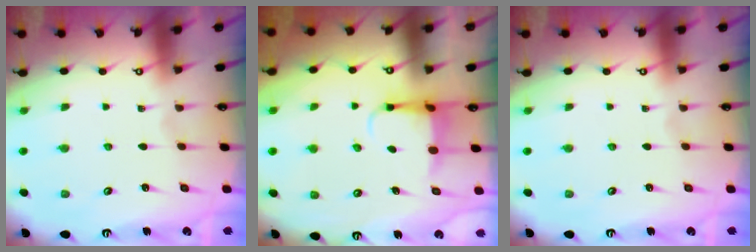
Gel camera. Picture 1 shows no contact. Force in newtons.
{"total": 4.3, "press": 4.3, "slide": 0.5}
{"total": 0.0}